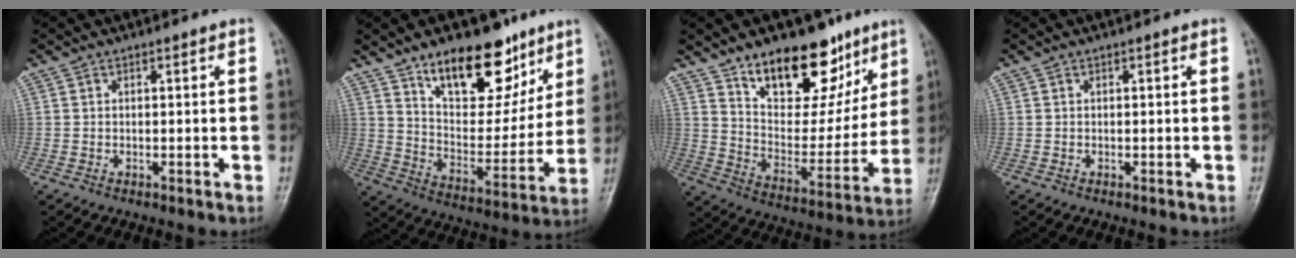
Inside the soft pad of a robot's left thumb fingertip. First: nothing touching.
{"total": 19.4, "force": [12.4, 9.5, 11.4], "torque": [-0.109, -0.072, 0.205]}
{"total": 20.5, "force": [13.1, 10.5, 11.7], "torque": [-0.111, -0.074, 0.215]}
{"total": 0.0}